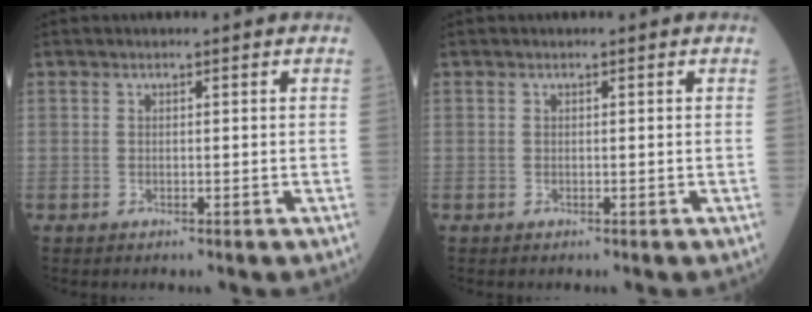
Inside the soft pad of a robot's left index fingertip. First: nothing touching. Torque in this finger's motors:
{"motor_torque": [0.06, -0.03, -0.01, 0.01]}